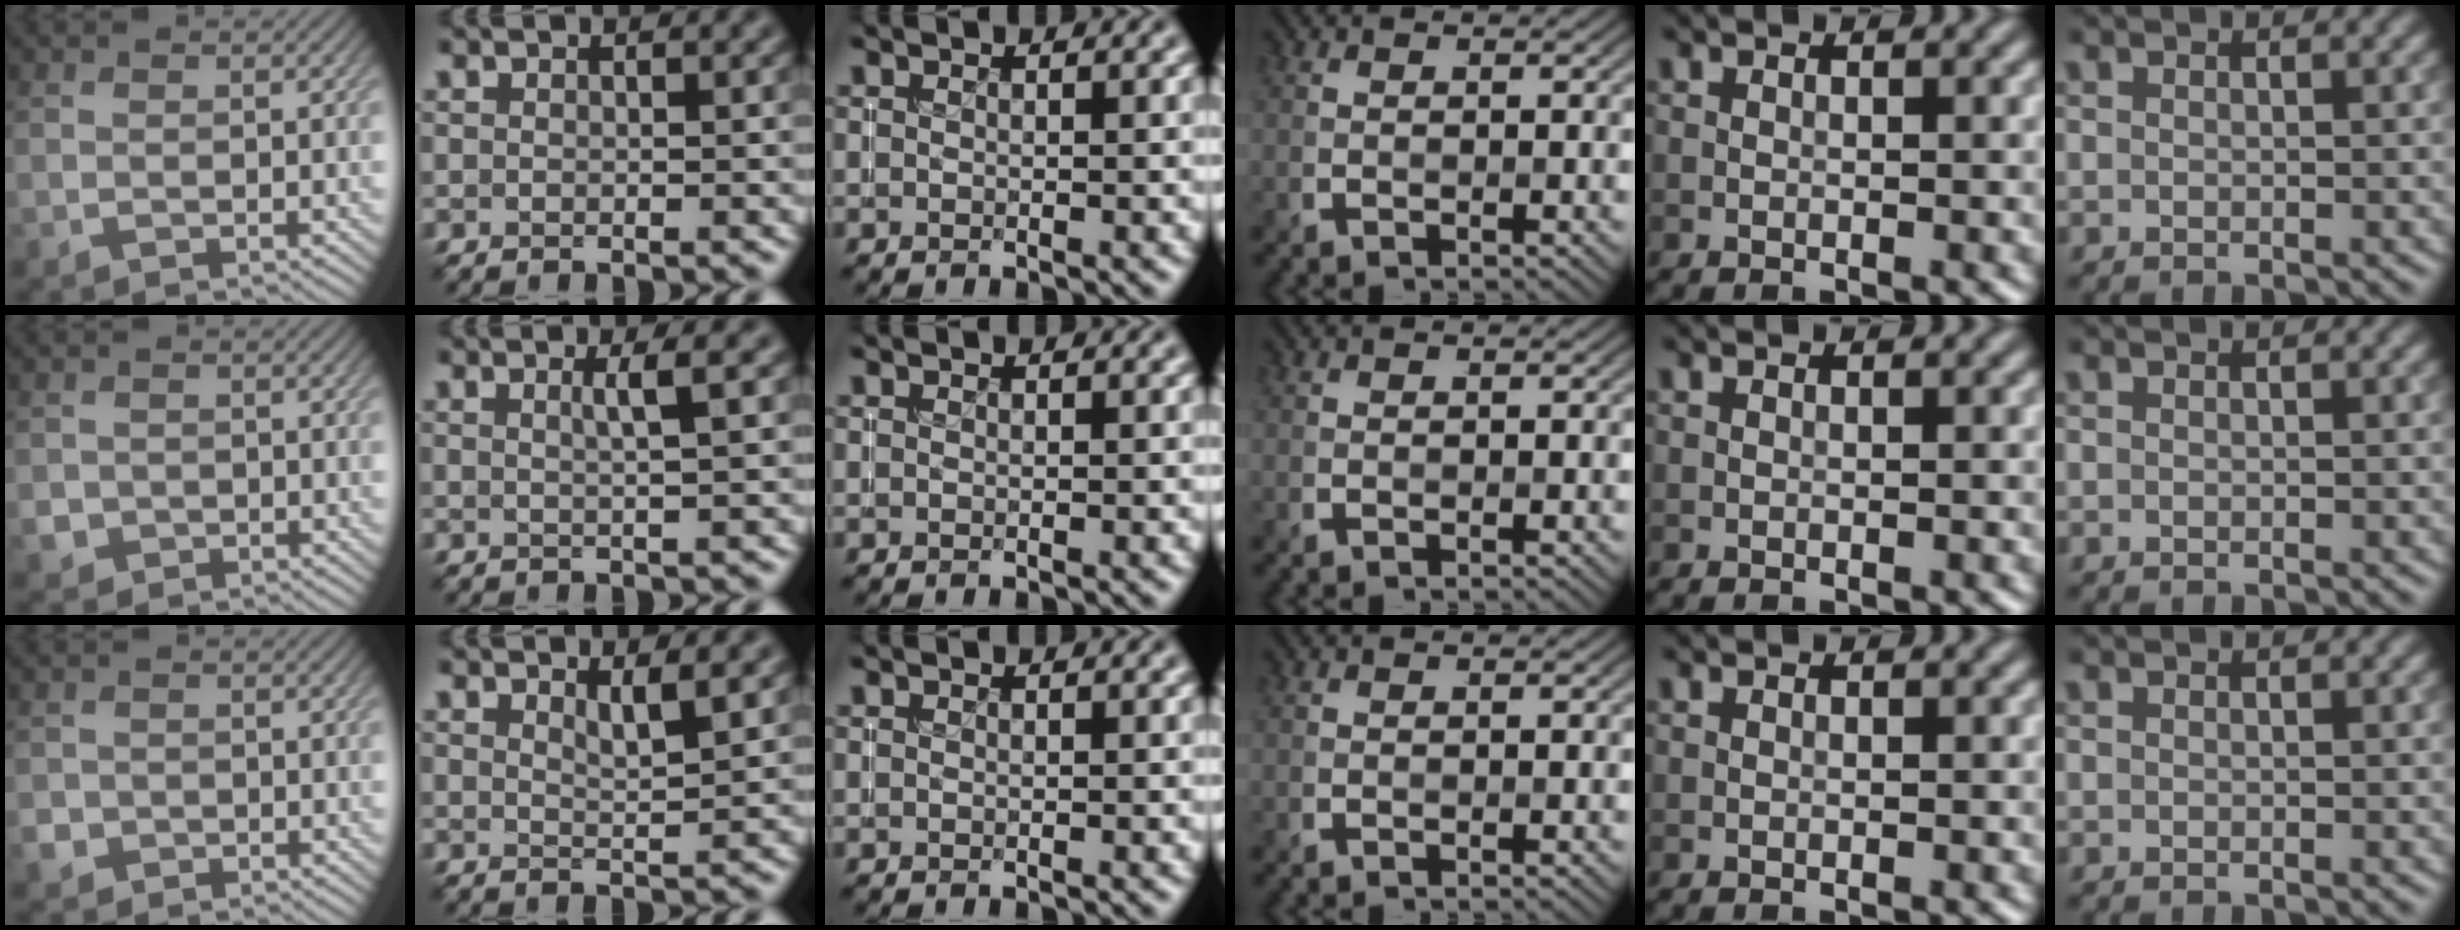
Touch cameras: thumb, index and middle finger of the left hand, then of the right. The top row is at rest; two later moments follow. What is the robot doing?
{"motion": "insert", "object": "coin"}